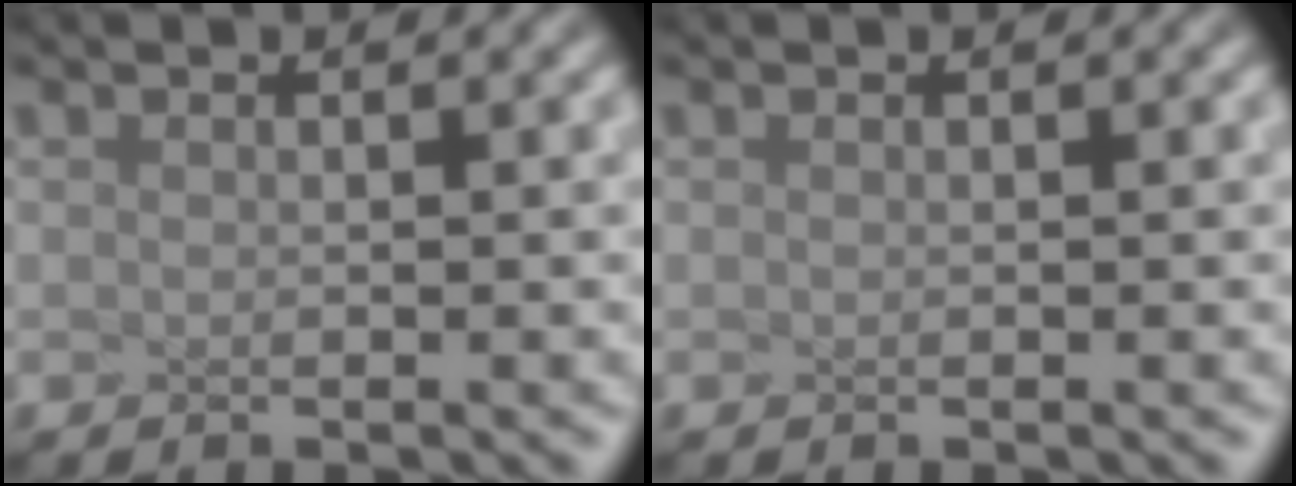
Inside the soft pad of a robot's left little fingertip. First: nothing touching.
{"total": 0.0}